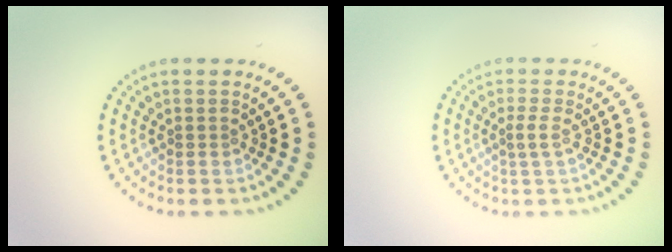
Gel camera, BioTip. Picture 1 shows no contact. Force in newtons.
{"total": 1.2, "press": 0.9, "slide": 0.7}